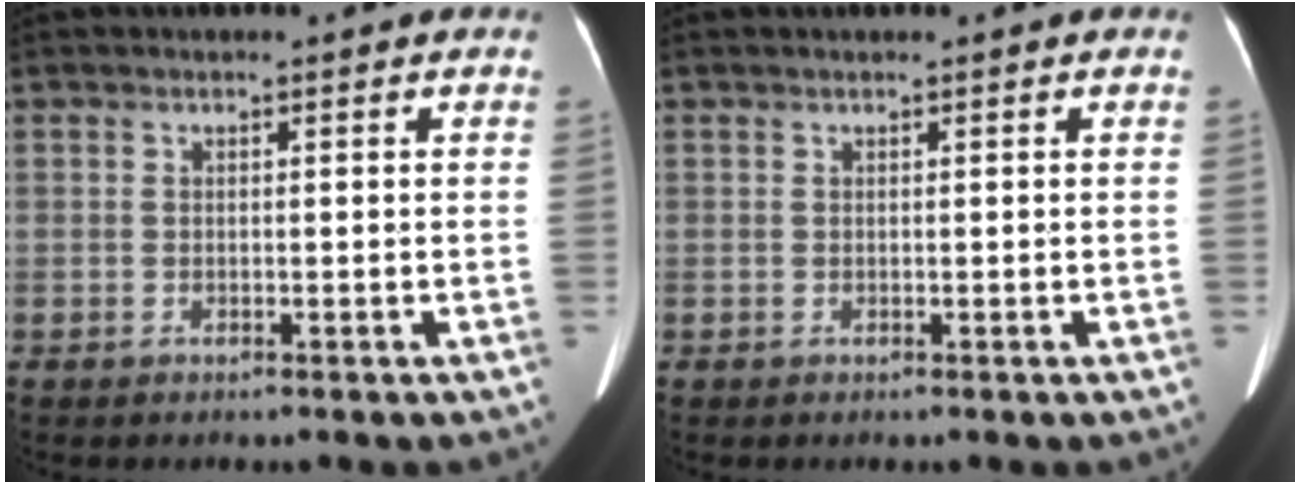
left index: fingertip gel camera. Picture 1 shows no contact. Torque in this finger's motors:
{"motor_torque": [0.16, -0.11, -0.01, -0.01]}